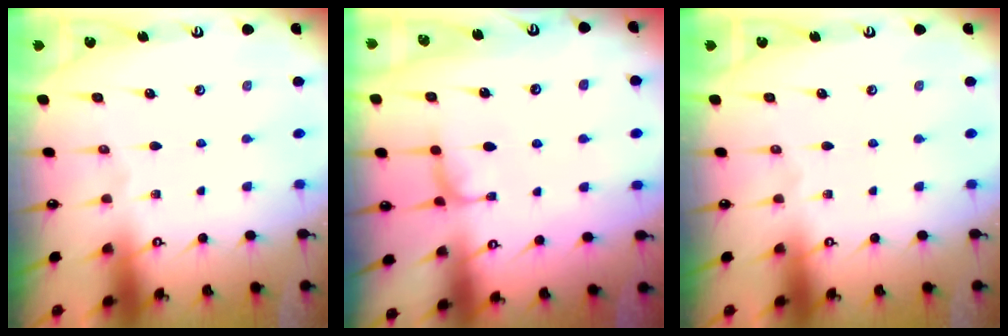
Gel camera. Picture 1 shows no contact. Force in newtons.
{"total": 0.9, "press": 0.8, "slide": 0.5}
{"total": 0.0}